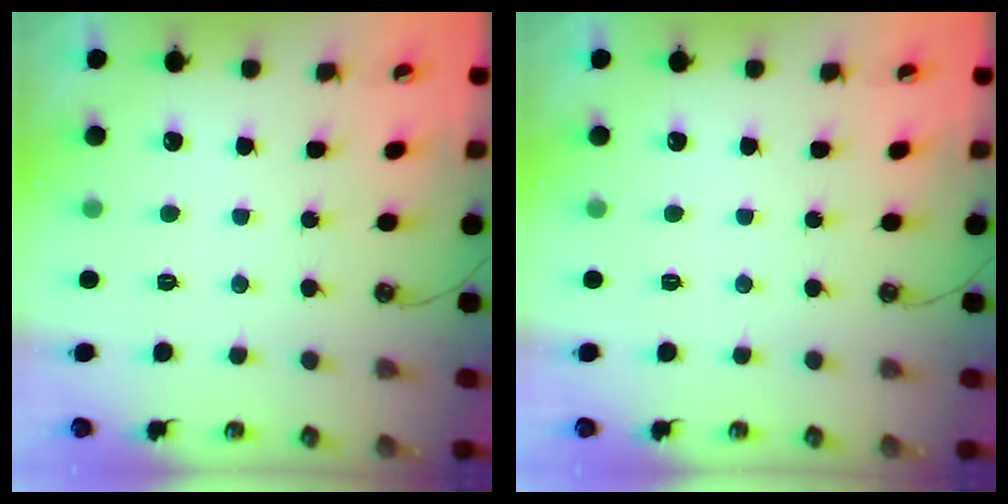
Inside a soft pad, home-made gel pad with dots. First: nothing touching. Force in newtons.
{"total": 0.0}